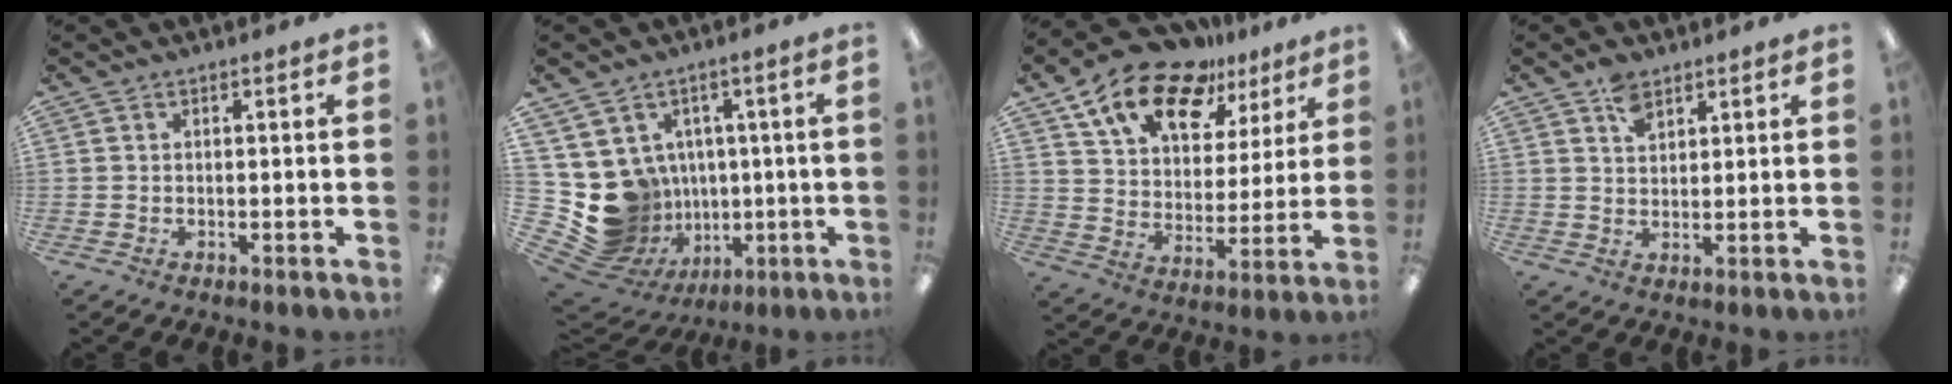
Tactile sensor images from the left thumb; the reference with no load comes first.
{"total": 11.9, "force": [-0.8, 11.4, 3.2], "torque": [-0.099, -0.025, 0.014]}
{"total": 16.9, "force": [11.8, 8.7, 8.4], "torque": [-0.148, -0.066, 0.211]}
{"total": 4.5, "force": [3.0, 2.6, 2.1], "torque": [-0.032, -0.009, 0.055]}